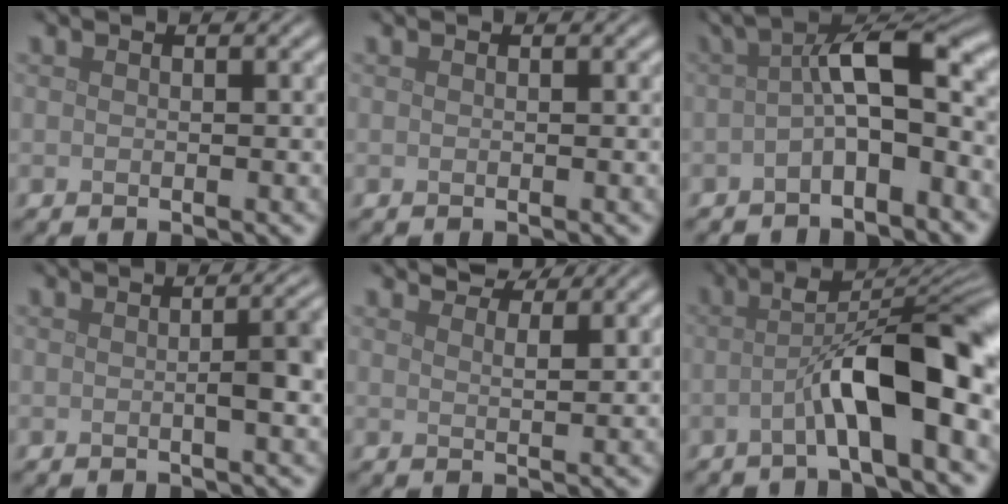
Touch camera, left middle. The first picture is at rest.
{"total": 0.0}
{"total": 6.6, "force": [-0.7, 2.3, 6.1], "torque": [-0.092, 0.014, -0.023]}
{"total": 3.5, "force": [-0.1, 0.7, 3.4], "torque": [-0.043, 0.008, -0.003]}
{"total": 3.2, "force": [3.0, 0.6, 1.1], "torque": [-0.010, 0.001, 0.034]}
{"total": 8.8, "force": [-2.0, 2.1, 8.4], "torque": [-0.128, 0.015, -0.036]}